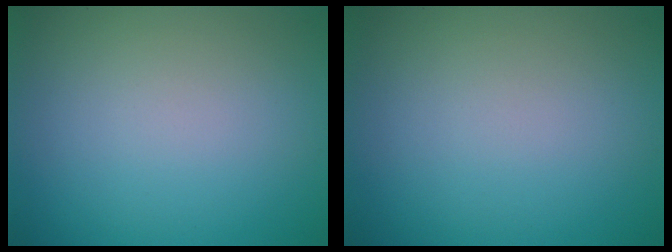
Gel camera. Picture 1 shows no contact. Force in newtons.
{"total": 0.0}